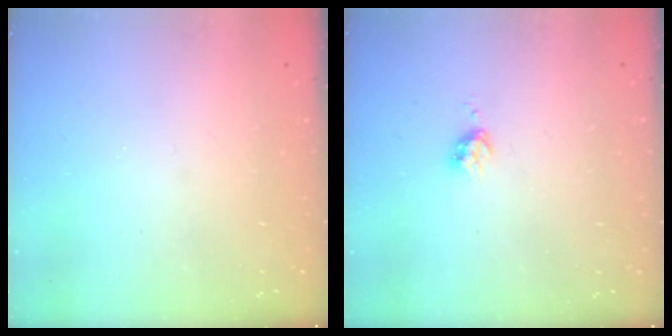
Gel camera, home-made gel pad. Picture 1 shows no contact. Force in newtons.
{"total": 3.6, "press": 3.6, "slide": 0.4}